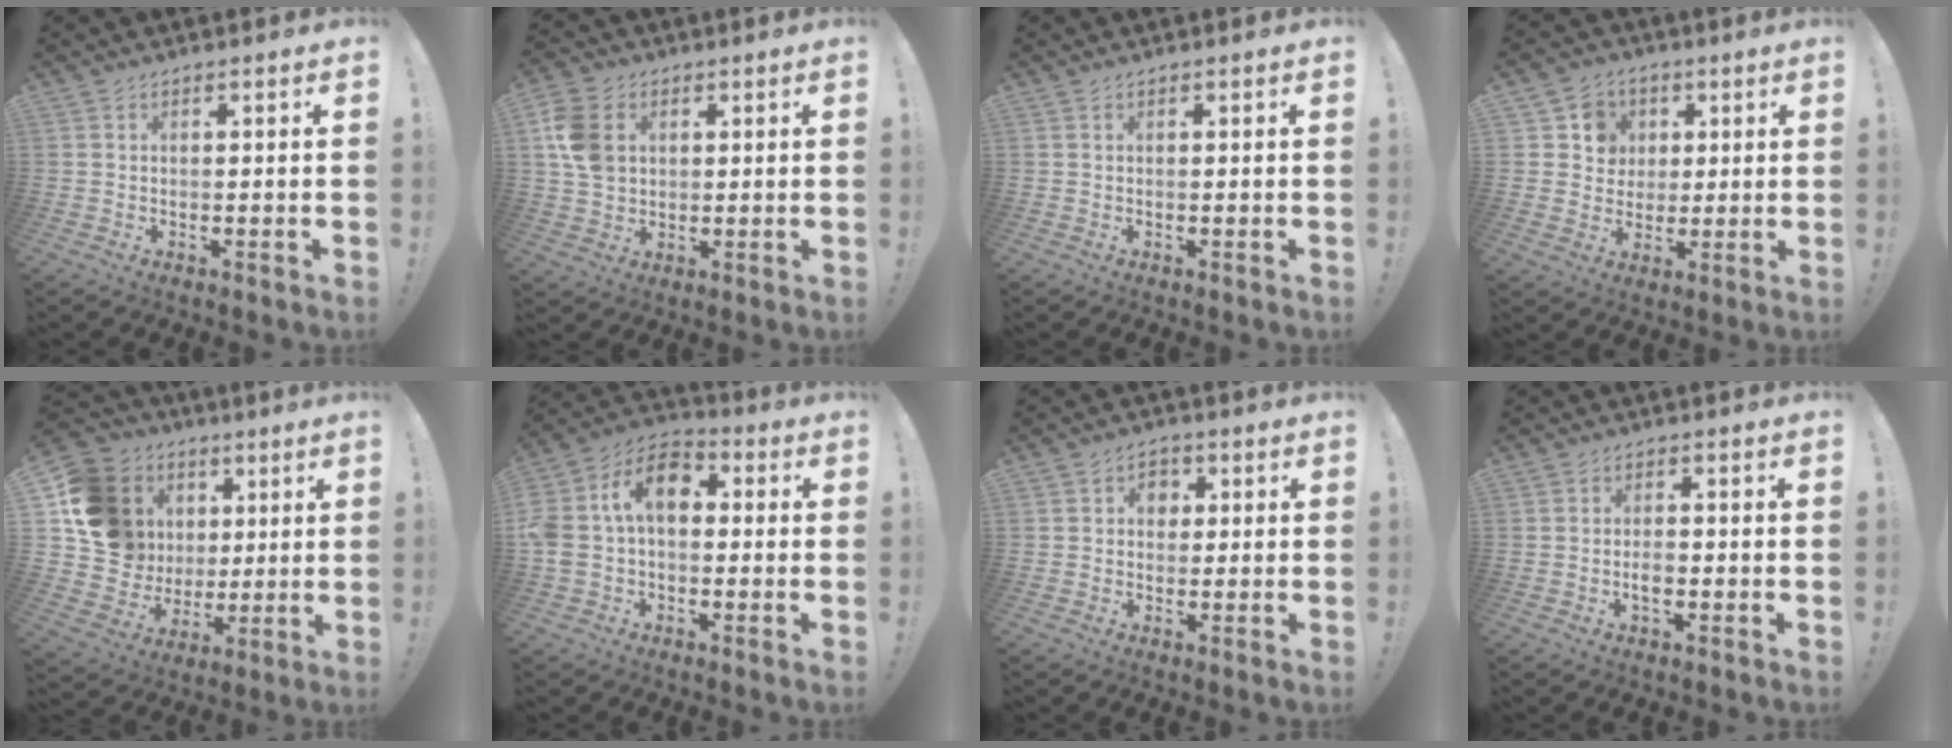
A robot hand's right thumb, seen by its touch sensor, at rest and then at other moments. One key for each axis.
{"total": 10.9, "fx": 2.5, "fy": 8.5, "fz": 6.3, "tx": -0.125, "ty": 0.002, "tz": 0.049}
{"total": 0.0}
{"total": 8.2, "fx": 2.2, "fy": 7.8, "fz": 1.4, "tx": -0.015, "ty": -0.014, "tz": 0.045}
{"total": 17.8, "fx": 4.3, "fy": 15.6, "fz": 7.3, "tx": -0.113, "ty": -0.008, "tz": 0.115}
{"total": 14.5, "fx": 2.4, "fy": 10.0, "fz": 10.3, "tx": -0.190, "ty": 0.019, "tz": 0.046}
{"total": 4.4, "fx": 0.9, "fy": 3.8, "fz": 2.2, "tx": -0.026, "ty": 0.000, "tz": 0.012}
{"total": 3.3, "fx": -1.2, "fy": 1.5, "fz": 2.7, "tx": -0.043, "ty": 0.002, "tz": -0.023}